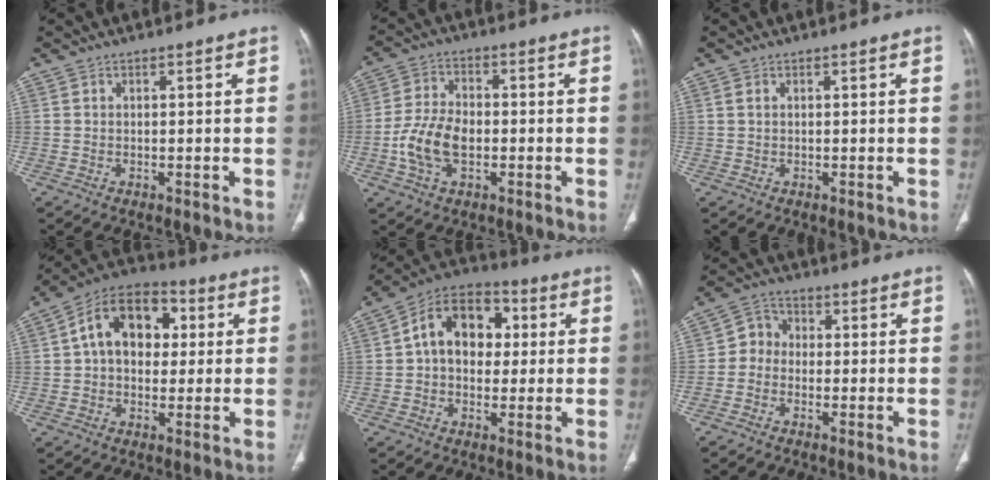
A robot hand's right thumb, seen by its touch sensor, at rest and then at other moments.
{"total": 9.6, "force": [-2.1, 5.9, 7.3], "torque": [-0.146, 0.014, -0.041]}
{"total": 0.7, "force": [0.2, 0.5, 0.4], "torque": [-0.010, 0.001, 0.003]}
{"total": 14.8, "force": [2.8, 10.3, 10.2], "torque": [-0.130, 0.022, 0.035]}
{"total": 13.8, "force": [2.1, 10.0, 9.3], "torque": [-0.111, 0.025, 0.022]}
{"total": 5.0, "force": [-0.9, 4.4, 2.1], "torque": [-0.014, 0.016, -0.034]}